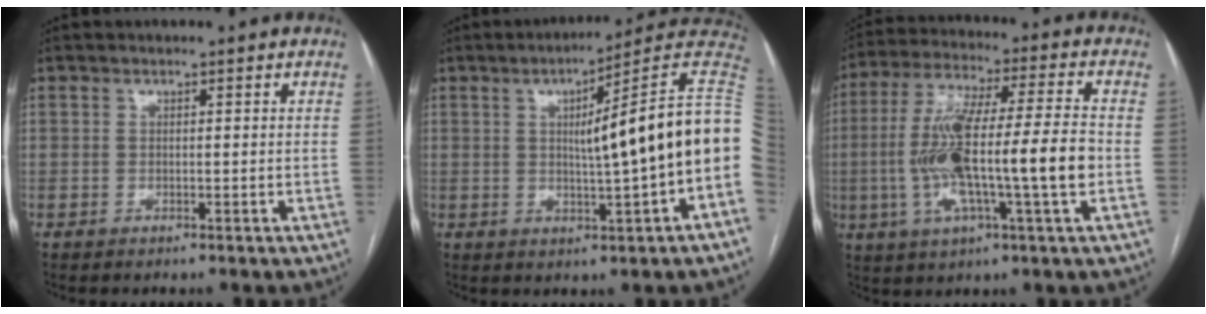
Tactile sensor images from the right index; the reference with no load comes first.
{"total": 15.6, "force": [1.1, -0.9, 15.5], "torque": [-0.193, 0.026, 0.008]}
{"total": 17.0, "force": [-2.5, 1.1, 16.7], "torque": [-0.322, 0.009, -0.047]}